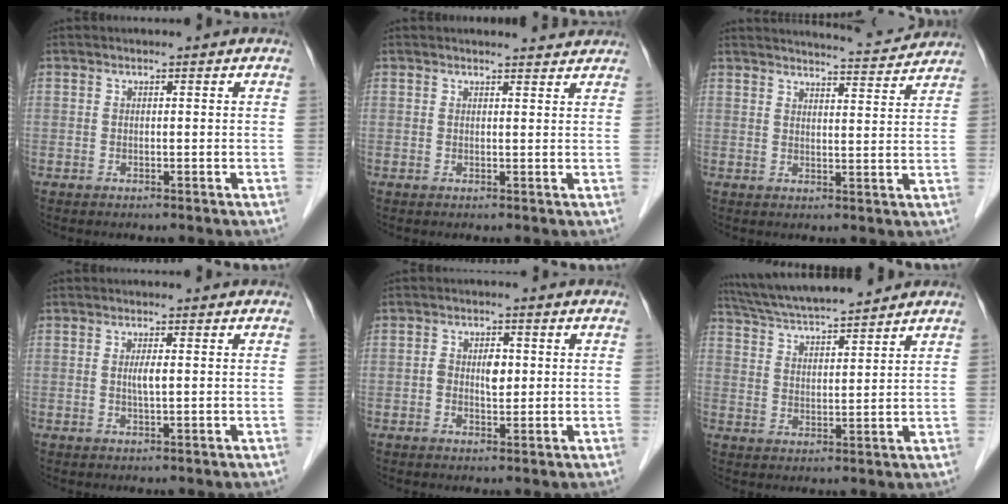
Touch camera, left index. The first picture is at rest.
{"total": 2.7, "force": [2.7, 0.2, 0.2], "torque": [-0.010, 0.000, 0.028]}
{"total": 8.7, "force": [8.6, 0.1, 1.4], "torque": [-0.030, 0.000, 0.106]}
{"total": 1.7, "force": [0.2, 0.1, 1.7], "torque": [-0.035, -0.001, 0.003]}
{"total": 3.2, "force": [0.2, 1.8, 2.7], "torque": [-0.045, 0.006, 0.005]}
{"total": 12.5, "force": [11.3, 0.4, 5.2], "torque": [-0.096, 0.023, 0.188]}